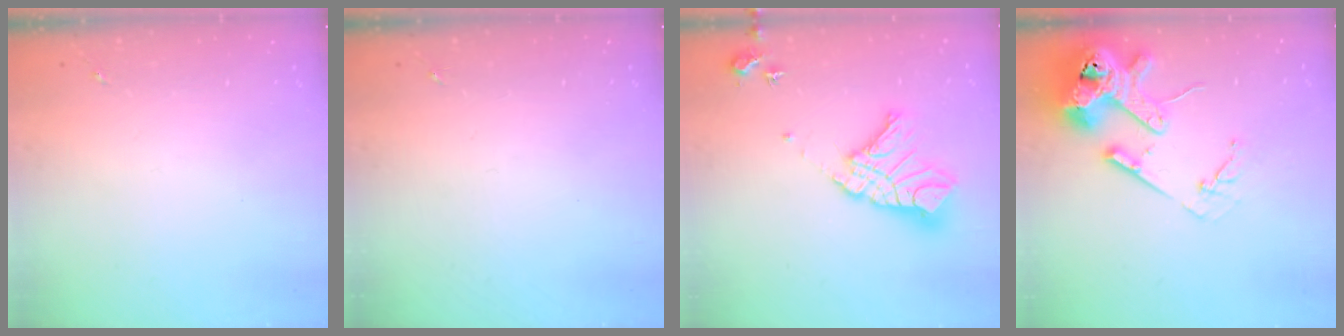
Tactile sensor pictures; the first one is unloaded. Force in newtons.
{"total": 0.0}
{"total": 16.9, "press": 16.8, "slide": 1.8}
{"total": 18.8, "press": 18.7, "slide": 2.4}